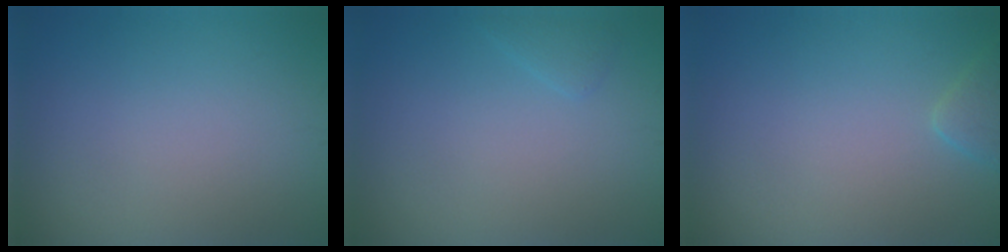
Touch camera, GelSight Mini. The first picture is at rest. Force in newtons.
{"total": 0.9, "press": 0.9, "slide": 0.1}
{"total": 1.5, "press": 1.5, "slide": 0.2}